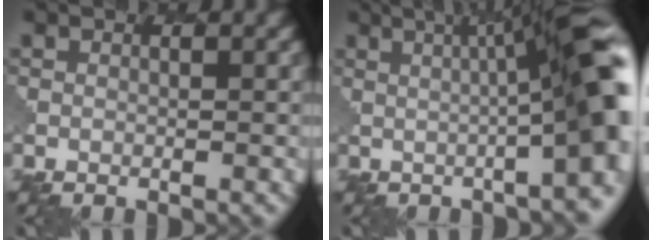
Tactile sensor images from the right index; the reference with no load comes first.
{"total": 10.6, "force": [0.6, 1.9, 10.5], "torque": [-0.100, 0.027, 0.007]}